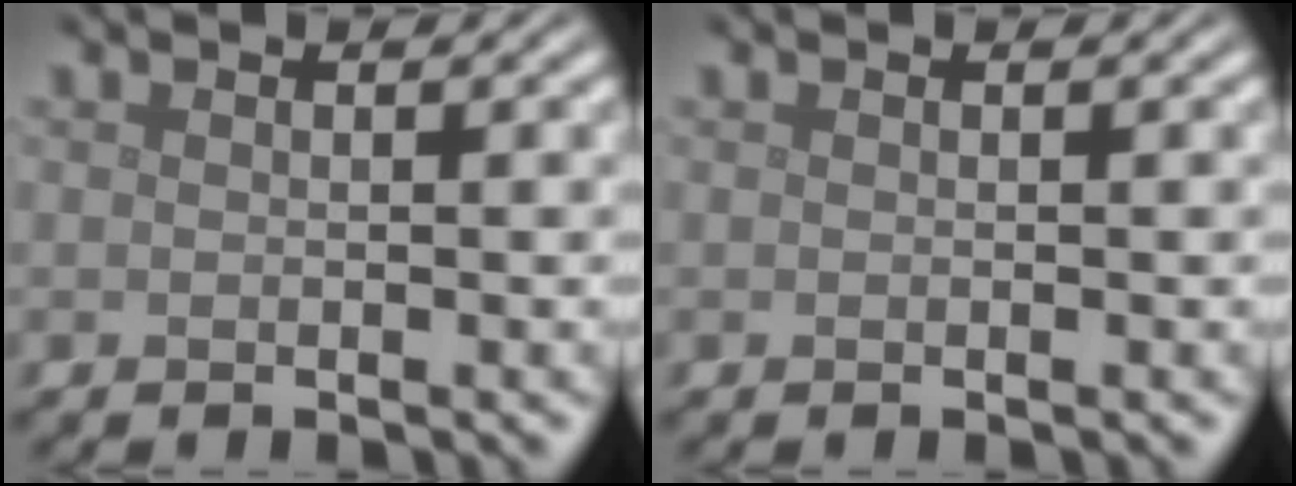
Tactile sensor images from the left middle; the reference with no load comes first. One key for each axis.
{"total": 0.0}